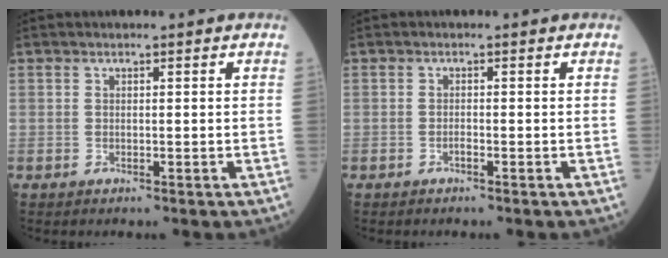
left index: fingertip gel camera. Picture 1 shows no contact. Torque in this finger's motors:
{"motor_torque": [-0.13, 0.02, -0.01, 0.00]}